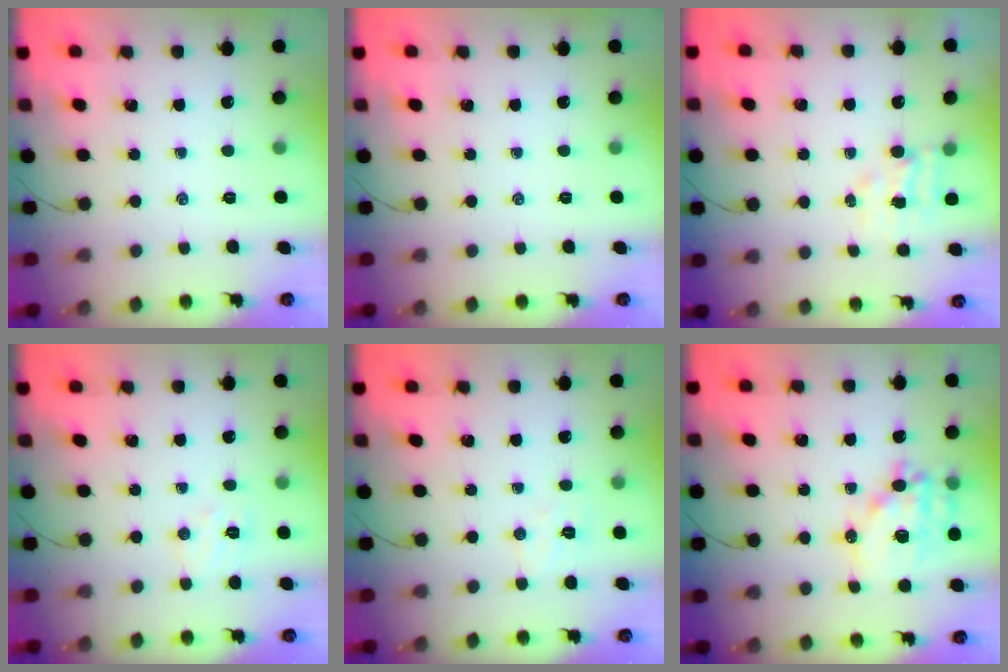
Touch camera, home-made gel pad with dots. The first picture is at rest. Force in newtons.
{"total": 0.0}
{"total": 4.0, "press": 3.9, "slide": 0.8}
{"total": 5.2, "press": 5.1, "slide": 1.1}
{"total": 3.9, "press": 3.8, "slide": 0.8}
{"total": 16.1, "press": 15.8, "slide": 3.4}